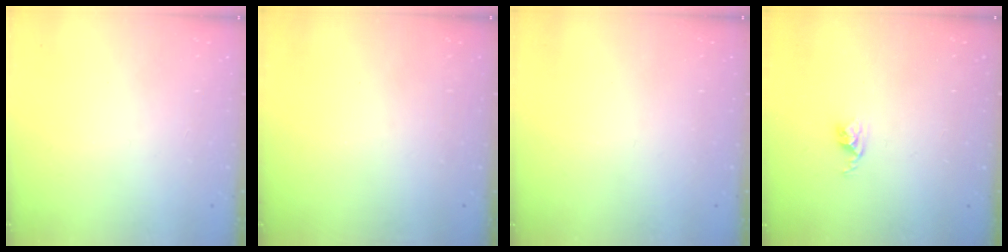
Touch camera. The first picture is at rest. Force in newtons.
{"total": 0.0}
{"total": 0.0}
{"total": 2.5, "press": 2.5, "slide": 0.4}